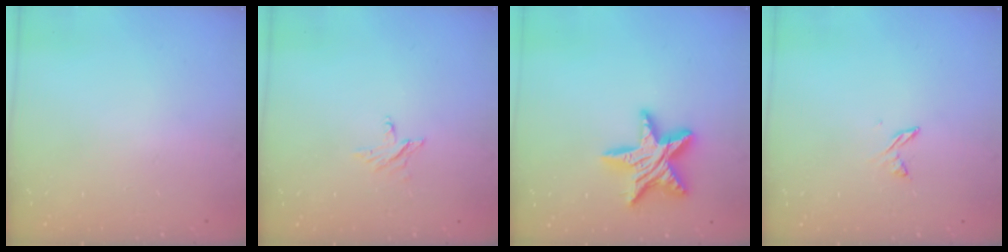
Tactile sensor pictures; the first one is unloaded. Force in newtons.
{"total": 2.4, "press": 2.4, "slide": 0.2}
{"total": 15.8, "press": 15.8, "slide": 1.0}
{"total": 3.1, "press": 3.1, "slide": 0.6}